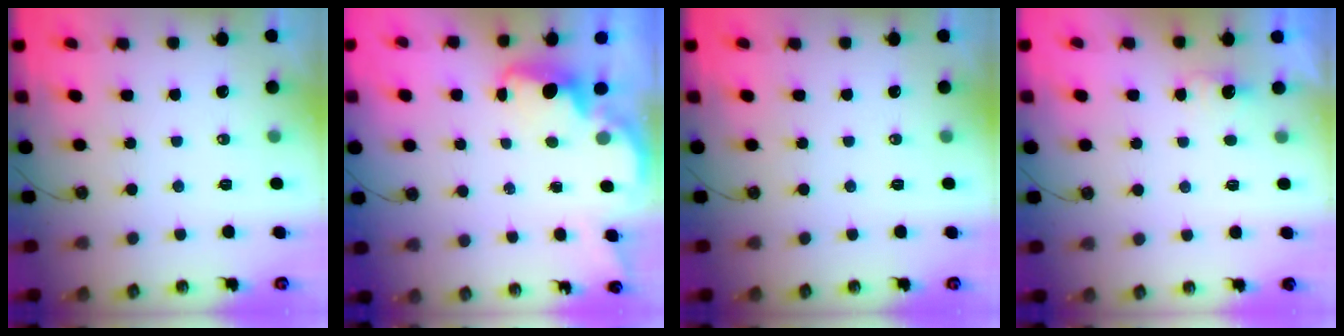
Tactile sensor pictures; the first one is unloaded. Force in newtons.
{"total": 1.9, "press": 1.8, "slide": 0.7}
{"total": 0.0}
{"total": 1.5, "press": 1.2, "slide": 0.8}